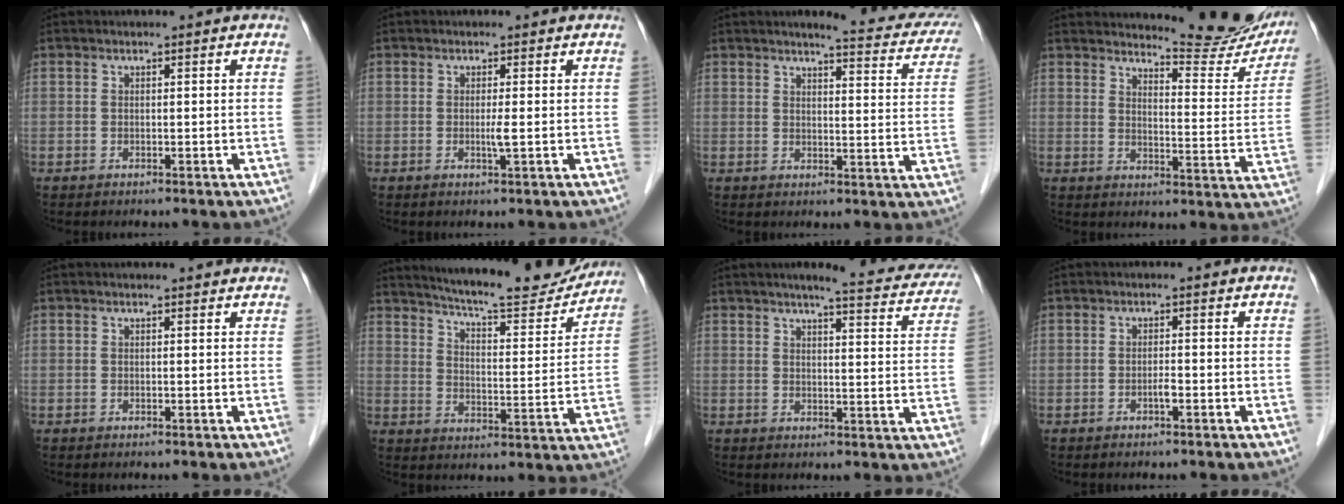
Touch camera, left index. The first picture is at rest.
{"total": 1.4, "force": [-0.1, -0.3, 1.3], "torque": [-0.028, -0.003, -0.004]}
{"total": 12.6, "force": [11.2, 2.0, 5.4], "torque": [-0.044, -0.021, 0.107]}
{"total": 15.4, "force": [14.6, 2.2, 4.5], "torque": [-0.047, -0.067, 0.164]}
{"total": 2.2, "force": [2.1, 0.4, 0.4], "torque": [-0.015, 0.009, 0.019]}
{"total": 18.8, "force": [17.4, 2.1, 6.6], "torque": [-0.101, -0.031, 0.233]}
{"total": 14.5, "force": [12.7, 2.0, 6.7], "torque": [-0.066, -0.015, 0.132]}
{"total": 1.0, "force": [-0.5, 0.1, 0.8], "torque": [-0.018, 0.002, -0.010]}